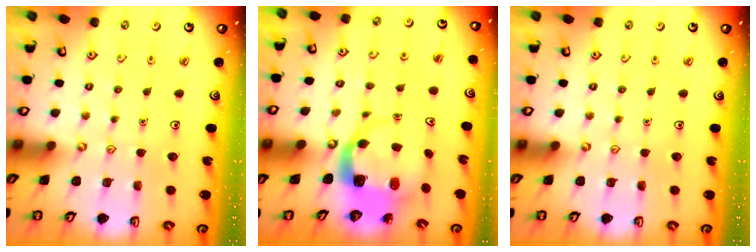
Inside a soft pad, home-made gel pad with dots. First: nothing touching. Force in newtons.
{"total": 4.5, "press": 4.5, "slide": 0.6}
{"total": 0.0}